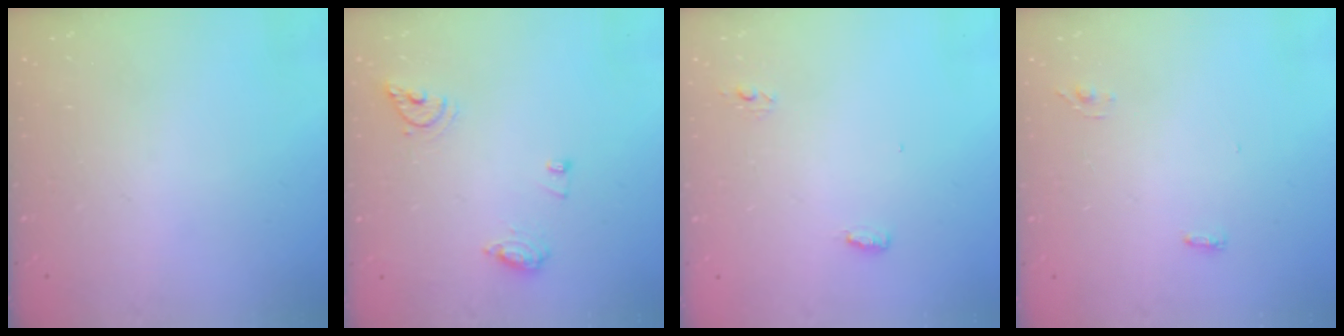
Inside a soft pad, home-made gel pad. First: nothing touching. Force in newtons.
{"total": 8.3, "press": 8.2, "slide": 0.9}
{"total": 4.2, "press": 4.0, "slide": 1.3}
{"total": 3.6, "press": 3.2, "slide": 1.6}